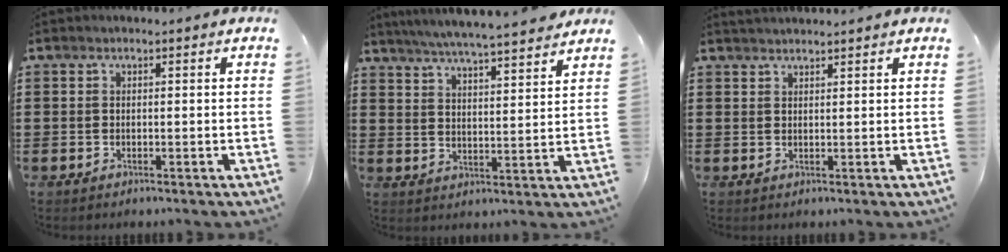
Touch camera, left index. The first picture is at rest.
{"total": 5.3, "force": [5.1, -0.4, 1.5], "torque": [-0.049, -0.030, 0.088]}
{"total": 1.5, "force": [1.5, -0.1, 0.1], "torque": [-0.005, 0.002, 0.029]}